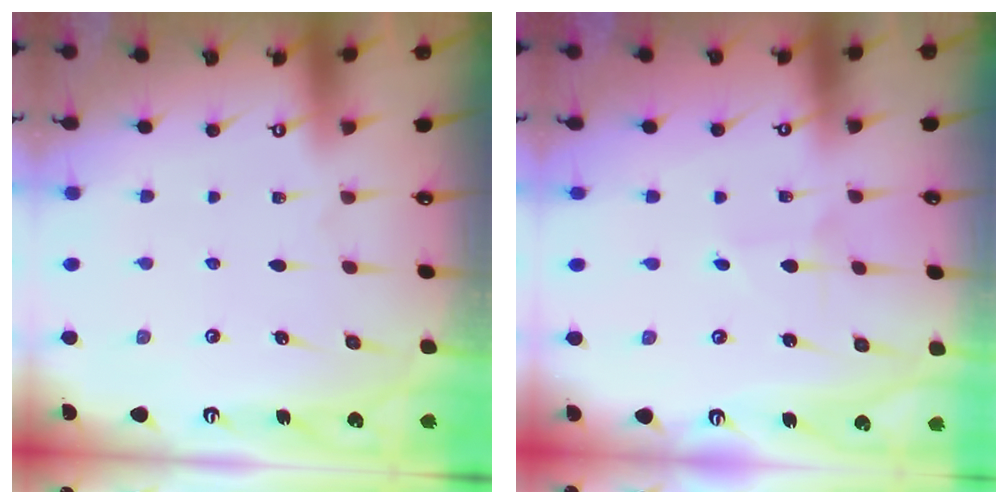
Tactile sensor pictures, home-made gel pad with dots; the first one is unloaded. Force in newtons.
{"total": 1.1, "press": 1.1, "slide": 0.1}